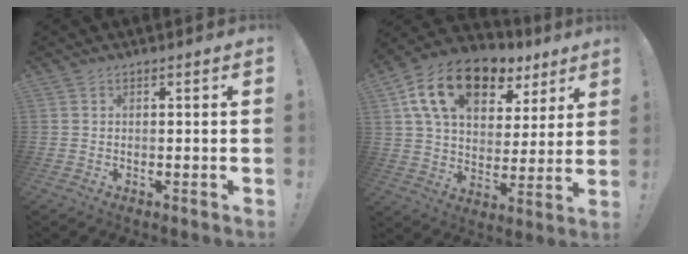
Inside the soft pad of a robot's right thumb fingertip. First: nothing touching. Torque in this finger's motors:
{"motor_torque": [-0.29, 1.92, 0.92, -0.18, 0.17]}